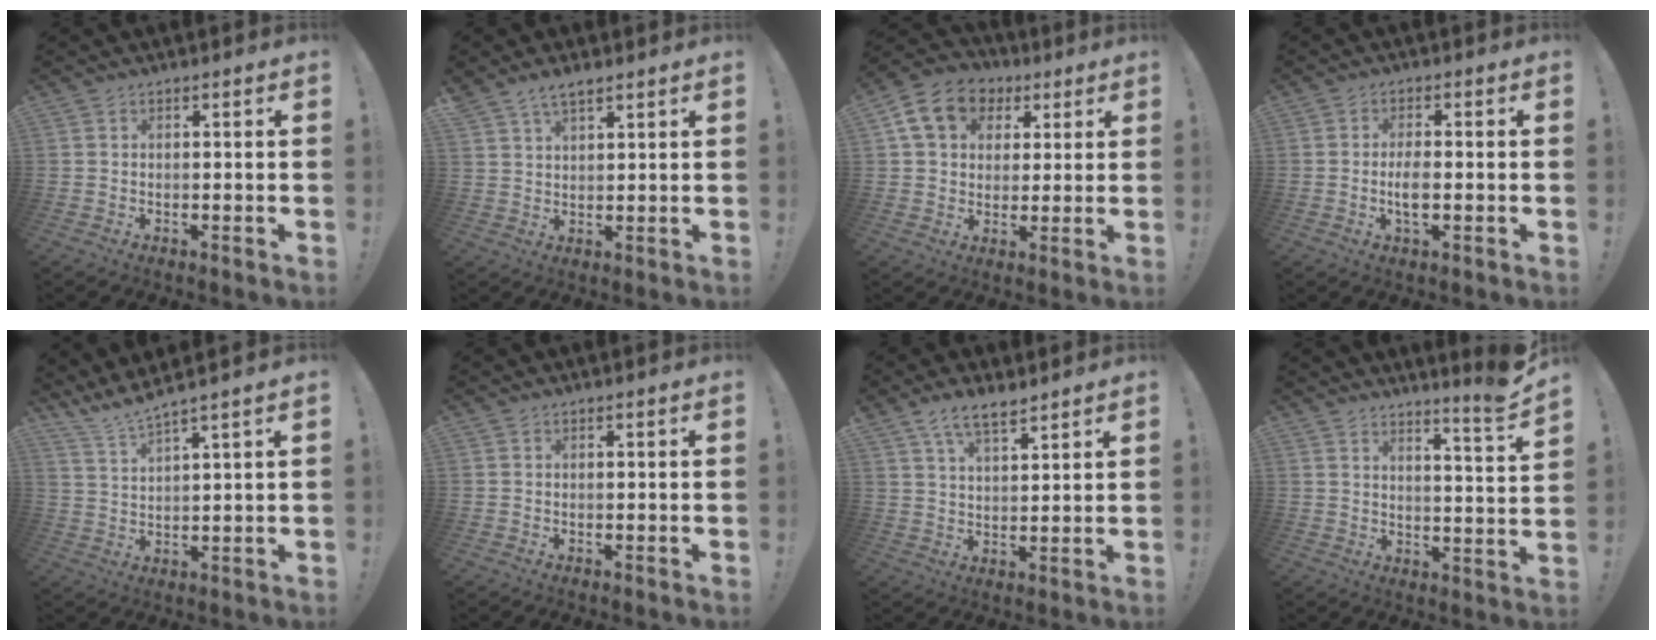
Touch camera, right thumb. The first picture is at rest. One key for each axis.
{"total": 4.6, "fx": 3.5, "fy": 1.7, "fz": 2.4, "tx": -0.037, "ty": -0.020, "tz": 0.065}
{"total": 14.0, "fx": 5.3, "fy": 11.0, "fz": 6.8, "tx": -0.103, "ty": -0.009, "tz": 0.106}
{"total": 4.8, "fx": -1.2, "fy": 1.5, "fz": 4.4, "tx": -0.104, "ty": -0.002, "tz": -0.023}
{"total": 5.5, "fx": 4.9, "fy": -0.5, "fz": 2.3, "tx": -0.057, "ty": -0.034, "tz": 0.089}
{"total": 0.0}
{"total": 7.3, "fx": 5.6, "fy": 2.6, "fz": 3.9, "tx": -0.065, "ty": -0.028, "tz": 0.103}
{"total": 6.9, "fx": 5.3, "fy": -0.9, "fz": 4.3, "tx": -0.054, "ty": -0.056, "tz": 0.081}